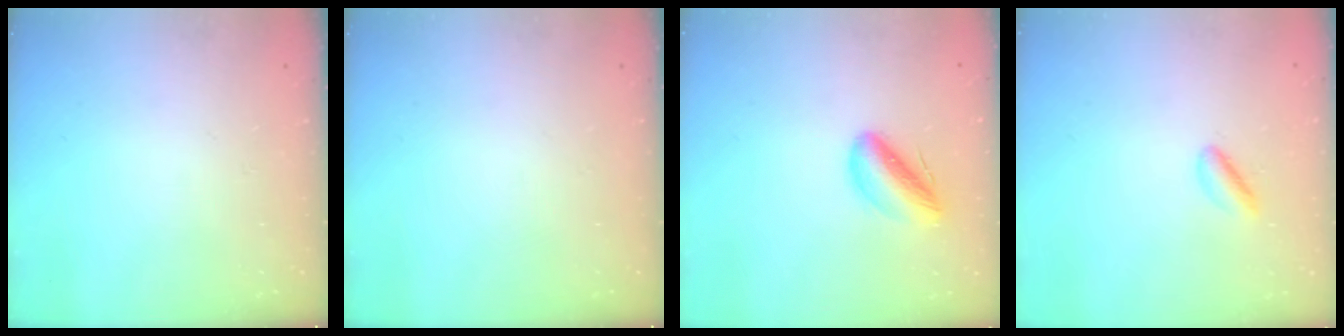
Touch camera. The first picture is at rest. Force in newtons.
{"total": 0.0}
{"total": 8.8, "press": 8.6, "slide": 1.5}
{"total": 3.0, "press": 2.8, "slide": 1.2}